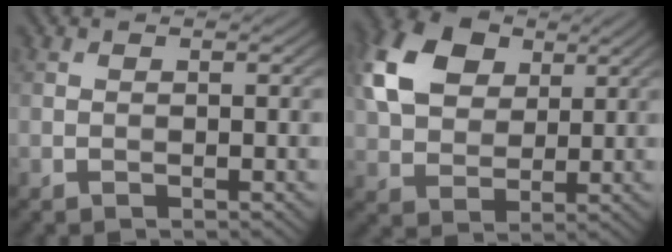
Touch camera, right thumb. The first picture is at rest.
{"total": 10.7, "force": [4.1, 7.4, 6.5], "torque": [-0.168, 0.017, 0.075]}